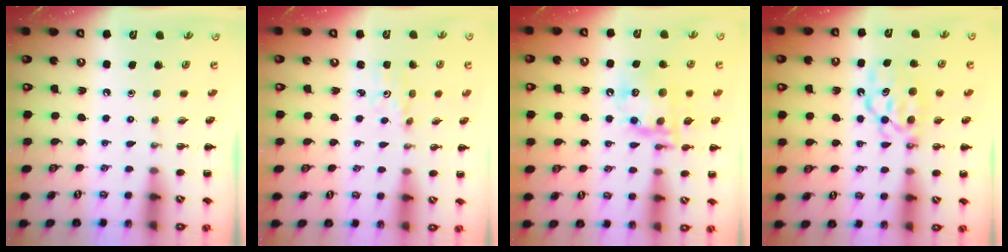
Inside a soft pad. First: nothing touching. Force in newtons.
{"total": 2.3, "press": 2.2, "slide": 0.7}
{"total": 15.0, "press": 14.8, "slide": 2.7}
{"total": 8.5, "press": 8.4, "slide": 1.1}